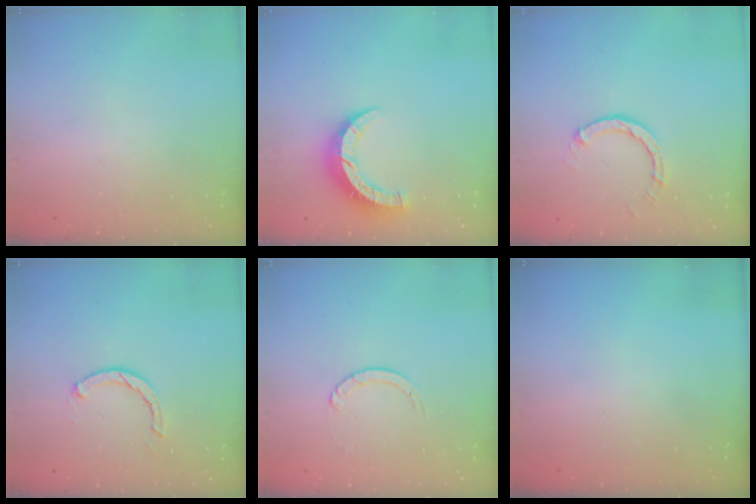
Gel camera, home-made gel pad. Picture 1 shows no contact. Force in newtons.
{"total": 8.0, "press": 7.9, "slide": 0.6}
{"total": 3.0, "press": 3.0, "slide": 0.3}
{"total": 2.4, "press": 2.3, "slide": 0.4}
{"total": 2.4, "press": 2.4, "slide": 0.2}
{"total": 0.0}